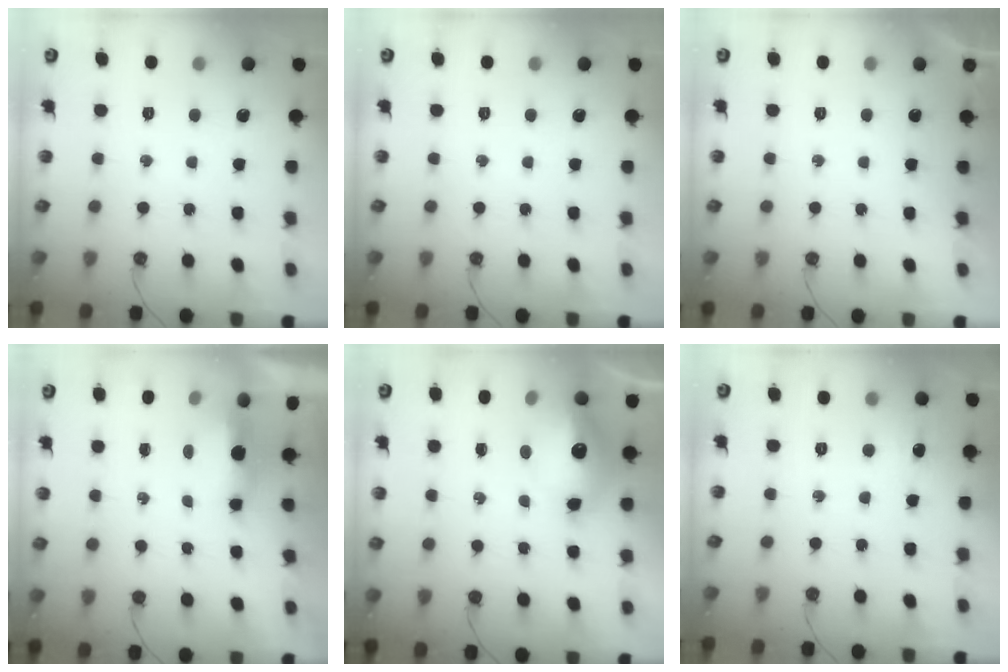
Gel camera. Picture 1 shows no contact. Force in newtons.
{"total": 0.0}
{"total": 0.0}
{"total": 8.2, "press": 5.7, "slide": 5.8}
{"total": 13.8, "press": 13.7, "slide": 1.4}
{"total": 3.6, "press": 3.5, "slide": 0.8}